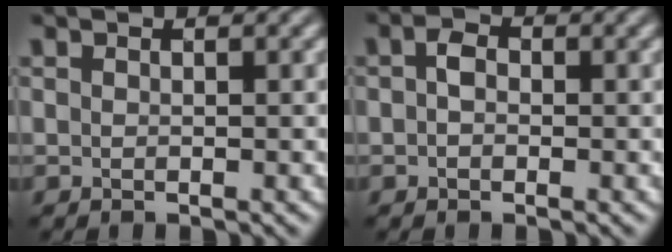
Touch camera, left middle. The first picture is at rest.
{"total": 1.6, "force": [-0.1, 1.1, 1.1], "torque": [-0.020, 0.003, -0.007]}